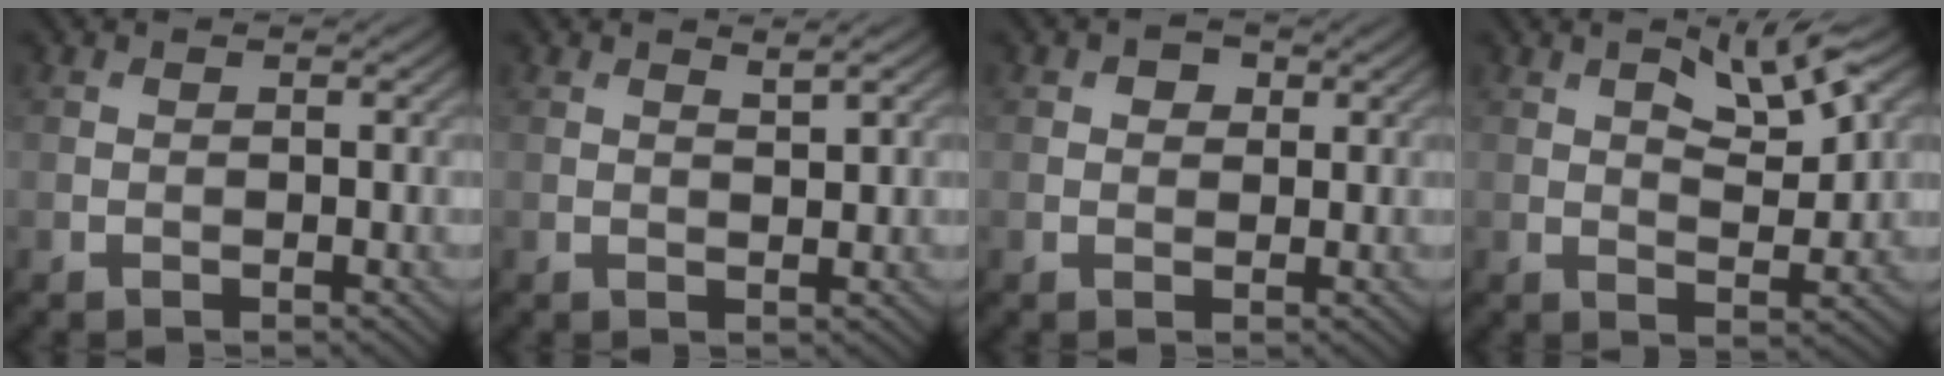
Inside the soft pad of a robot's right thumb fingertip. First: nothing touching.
{"total": 1.6, "force": [1.1, 0.1, 1.2], "torque": [-0.025, 0.002, 0.019]}
{"total": 1.8, "force": [0.8, 1.4, 0.9], "torque": [-0.012, 0.001, 0.008]}
{"total": 6.5, "force": [3.0, 2.3, 5.3], "torque": [-0.087, 0.000, 0.050]}